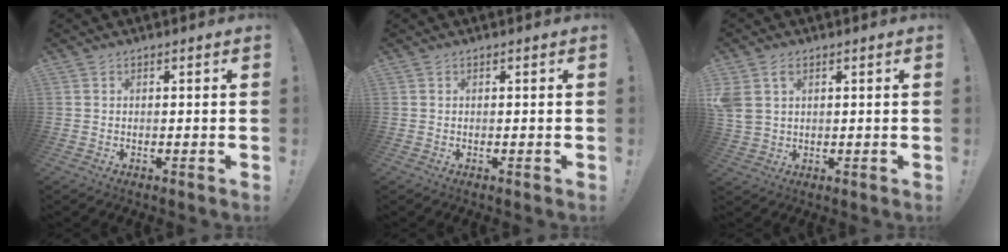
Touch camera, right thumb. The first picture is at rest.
{"total": 0.0}
{"total": 5.2, "force": [2.3, 3.6, 3.0], "torque": [-0.052, -0.008, 0.045]}